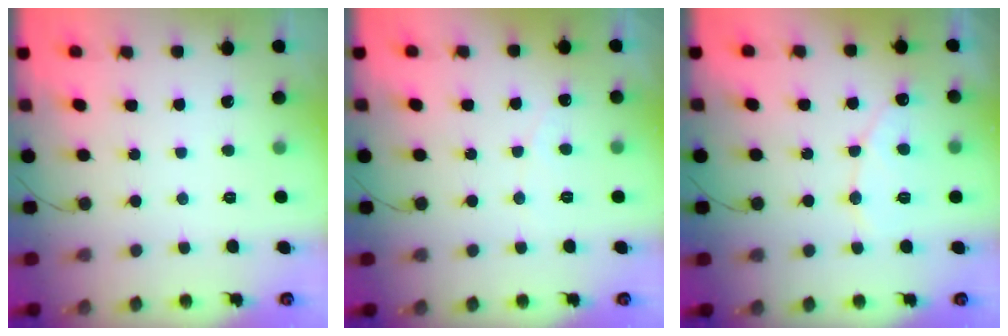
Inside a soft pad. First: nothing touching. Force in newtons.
{"total": 2.5, "press": 2.5, "slide": 0.2}
{"total": 8.3, "press": 8.3, "slide": 0.6}